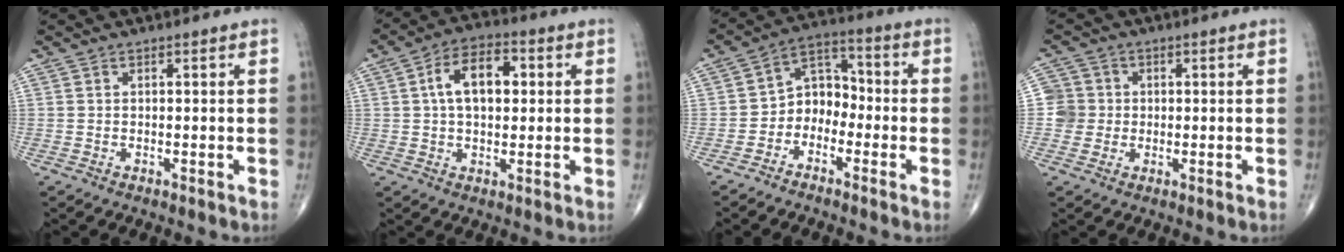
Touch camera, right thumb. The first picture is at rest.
{"total": 10.1, "force": [1.7, 5.9, 8.0], "torque": [-0.124, 0.019, 0.023]}
{"total": 7.3, "force": [-2.7, 5.6, 3.8], "torque": [-0.033, 0.048, -0.065]}
{"total": 4.5, "force": [-0.2, 4.5, 0.3], "torque": [0.024, 0.009, -0.012]}